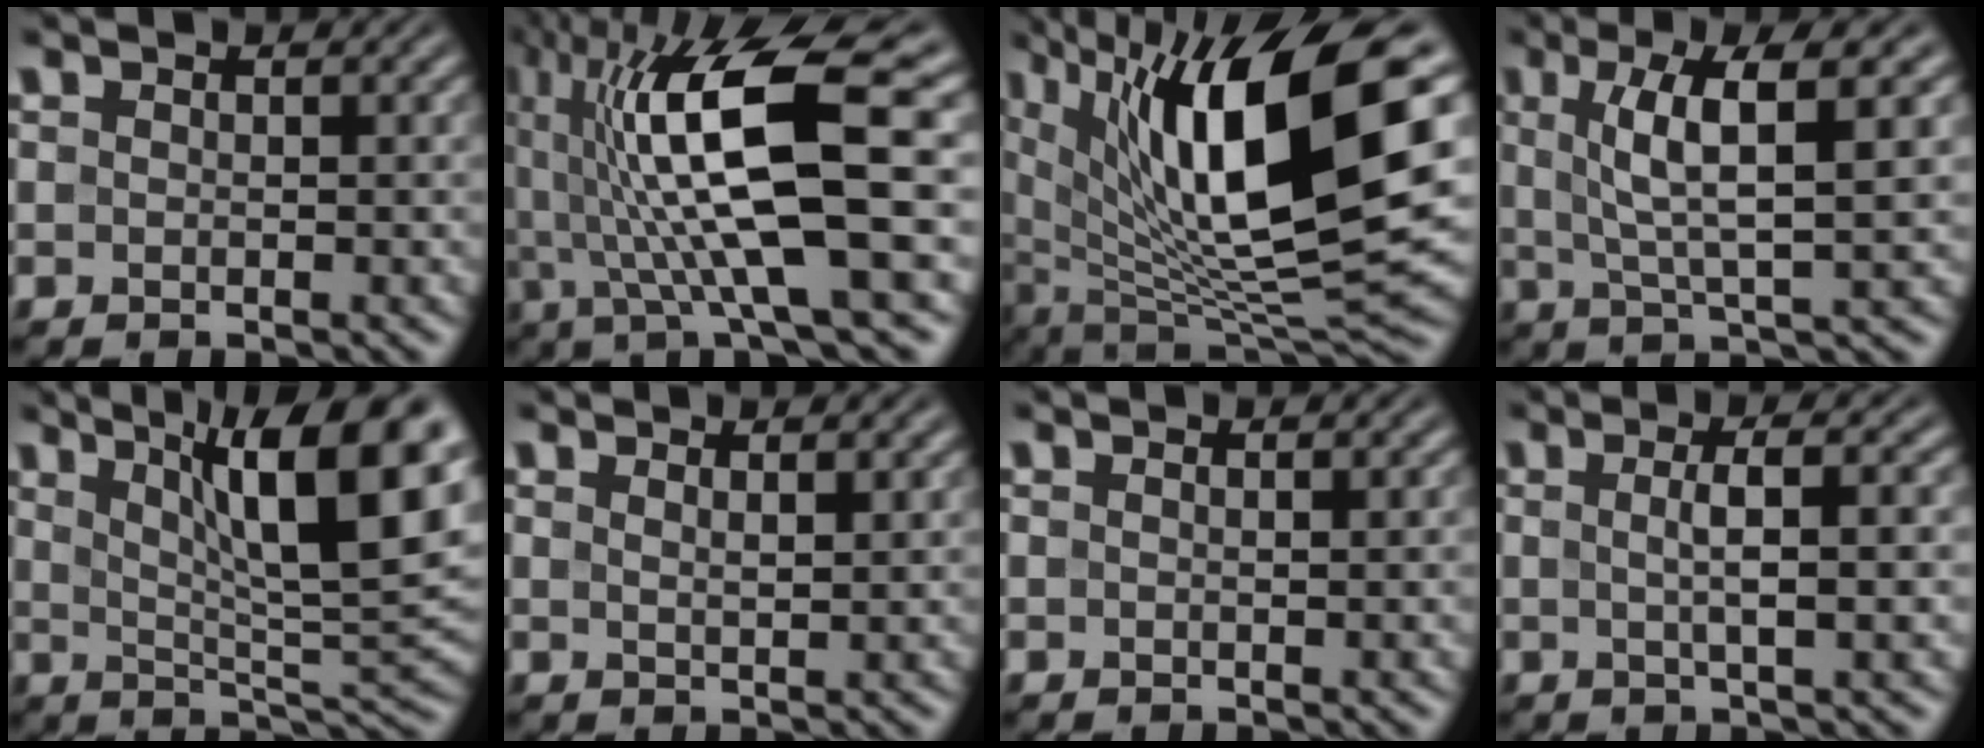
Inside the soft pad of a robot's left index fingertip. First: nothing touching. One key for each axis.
{"total": 13.2, "fx": 2.2, "fy": 3.0, "fz": 12.7, "tx": -0.225, "ty": 0.013, "tz": 0.042}
{"total": 15.2, "fx": 5.1, "fy": 4.6, "fz": 13.5, "tx": -0.223, "ty": -0.003, "tz": 0.087}
{"total": 7.2, "fx": 2.1, "fy": 1.5, "fz": 6.7, "tx": -0.115, "ty": 0.008, "tz": 0.035}
{"total": 12.6, "fx": 4.9, "fy": 3.0, "fz": 11.2, "tx": -0.152, "ty": 0.004, "tz": 0.080}
{"total": 1.5, "fx": 1.0, "fy": 0.4, "fz": 1.1, "tx": -0.012, "ty": 0.002, "tz": 0.013}
{"total": 1.0, "fx": 0.2, "fy": 0.1, "fz": 0.9, "tx": -0.014, "ty": 0.004, "tz": 0.002}
{"total": 4.5, "fx": 0.2, "fy": 1.1, "fz": 4.3, "tx": -0.063, "ty": 0.009, "tz": 0.003}